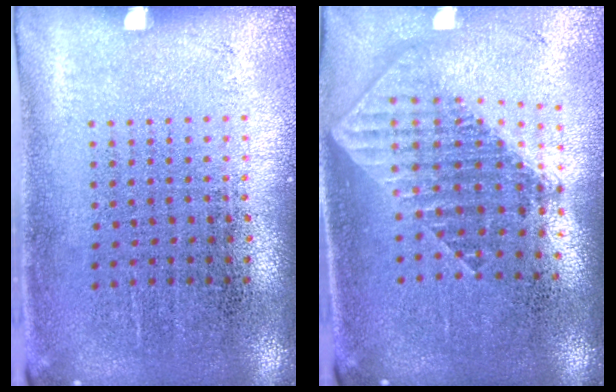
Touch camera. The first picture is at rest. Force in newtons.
{"total": 1.9, "press": 1.5, "slide": 1.2}